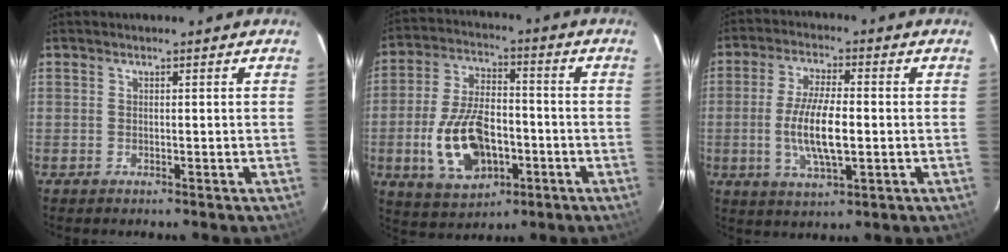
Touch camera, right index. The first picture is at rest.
{"total": 15.2, "force": [-4.4, 8.6, 11.8], "torque": [-0.246, 0.003, -0.064]}
{"total": 10.1, "force": [-1.3, 3.2, 9.5], "torque": [-0.189, -0.006, -0.023]}